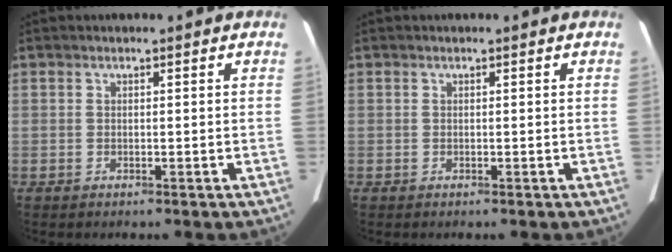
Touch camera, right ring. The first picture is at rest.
{"total": 0.0}